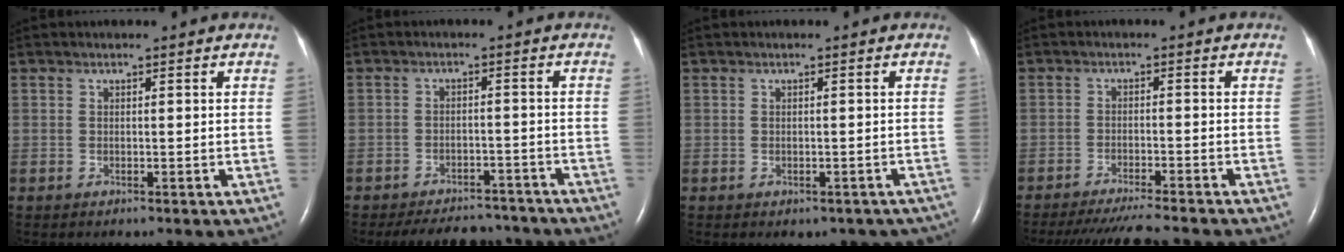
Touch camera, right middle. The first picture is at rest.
{"total": 10.8, "force": [-9.8, 3.7, 2.7], "torque": [-0.044, 0.005, -0.125]}
{"total": 5.2, "force": [-4.2, 2.7, 1.5], "torque": [-0.005, 0.015, -0.038]}
{"total": 10.4, "force": [-9.5, -0.1, 4.2], "torque": [-0.062, -0.026, -0.143]}